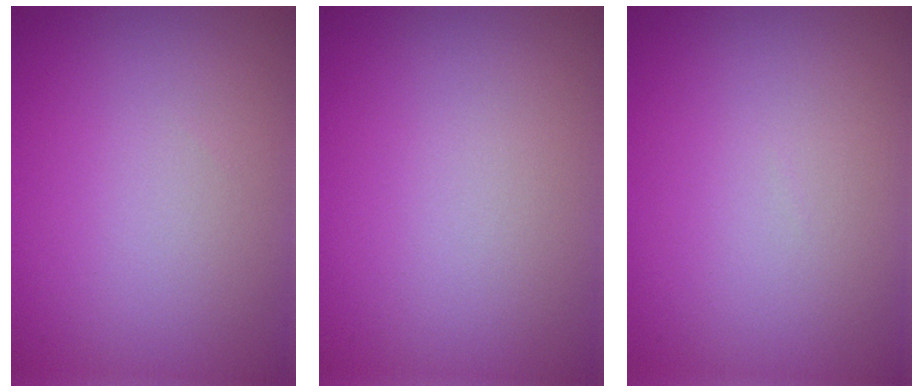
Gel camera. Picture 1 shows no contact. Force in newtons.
{"total": 0.0}
{"total": 0.0}